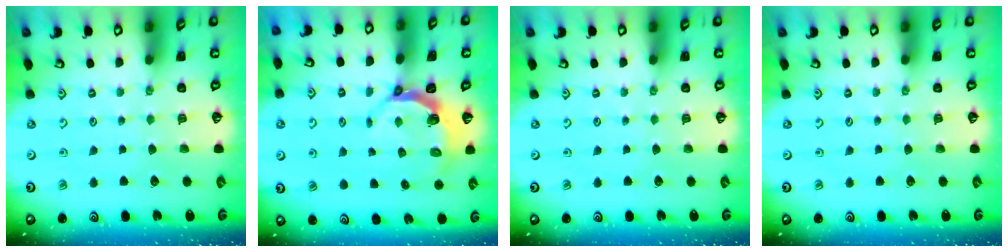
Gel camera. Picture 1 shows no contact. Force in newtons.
{"total": 4.5, "press": 3.2, "slide": 3.2}
{"total": 0.0}
{"total": 0.0}